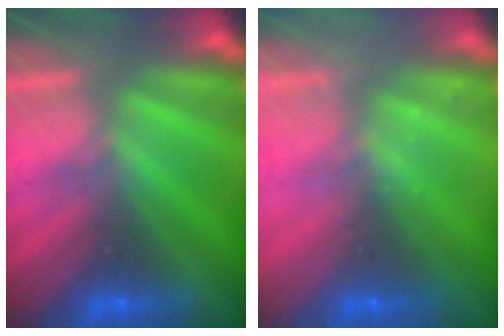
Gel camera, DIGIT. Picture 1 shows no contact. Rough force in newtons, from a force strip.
{"total": 2.2}